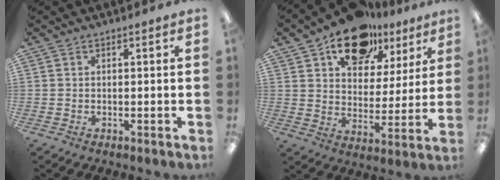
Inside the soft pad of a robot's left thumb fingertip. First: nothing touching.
{"total": 15.2, "force": [11.0, 8.7, 5.9], "torque": [-0.084, -0.067, 0.196]}